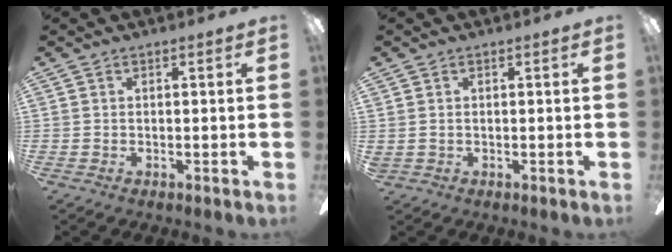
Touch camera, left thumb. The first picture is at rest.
{"total": 0.6, "force": [0.2, 0.5, 0.1], "torque": [-0.004, 0.004, 0.003]}